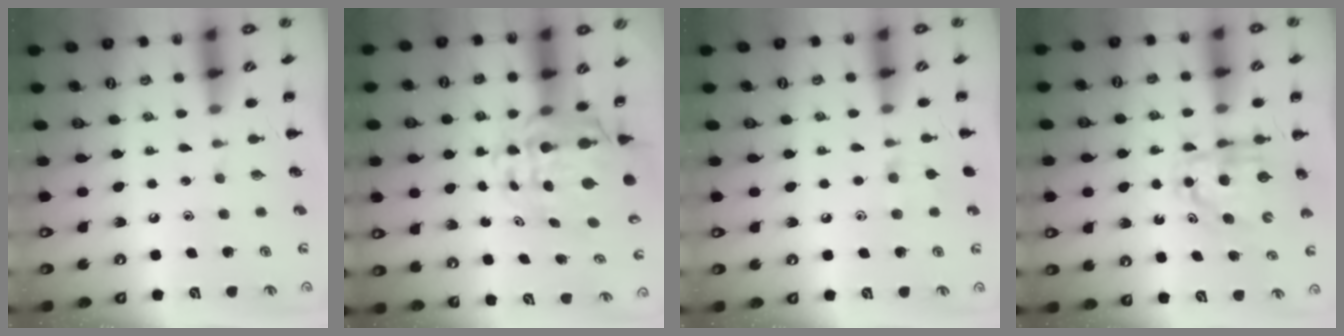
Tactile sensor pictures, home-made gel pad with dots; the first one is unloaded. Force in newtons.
{"total": 9.2, "press": 8.8, "slide": 2.8}
{"total": 5.2, "press": 5.0, "slide": 1.5}
{"total": 6.6, "press": 6.5, "slide": 1.1}